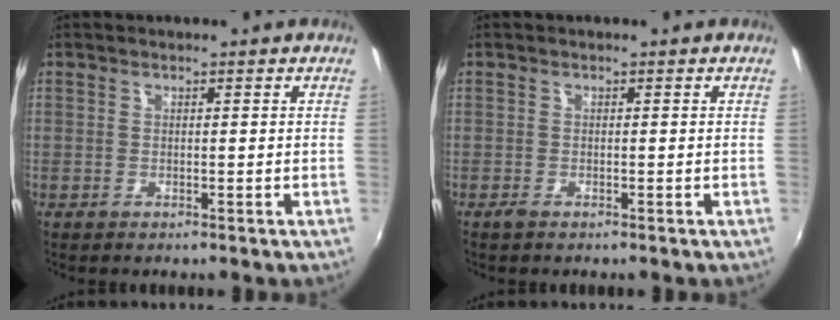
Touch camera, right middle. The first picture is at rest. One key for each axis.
{"total": 0.7, "fx": -0.6, "fy": 0.2, "fz": 0.3, "tx": -0.007, "ty": -0.003, "tz": -0.013}